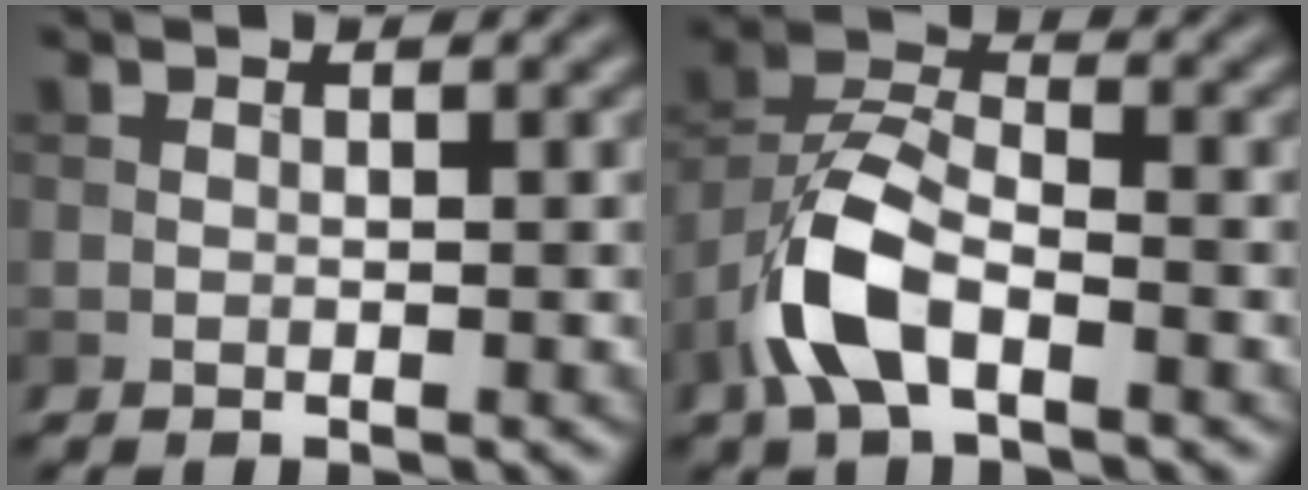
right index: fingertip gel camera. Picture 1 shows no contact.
{"total": 6.5, "force": [-3.1, 3.0, 4.8], "torque": [-0.097, 0.006, -0.070]}